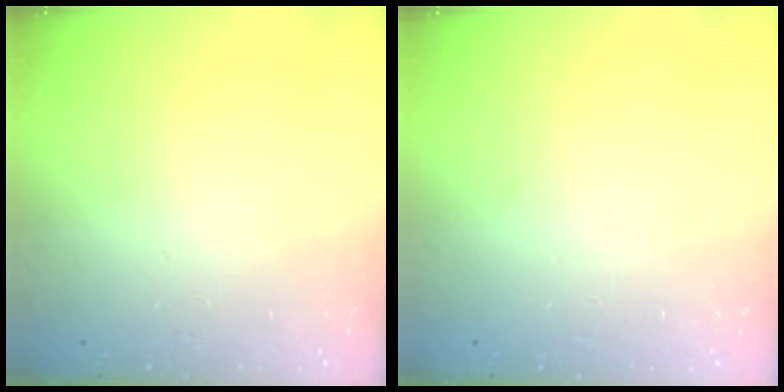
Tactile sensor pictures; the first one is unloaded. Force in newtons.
{"total": 0.0}